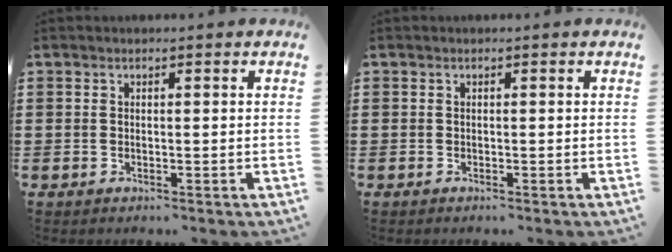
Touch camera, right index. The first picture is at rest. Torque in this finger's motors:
{"motor_torque": [-0.63, 1.25, -0.01, 0.02]}